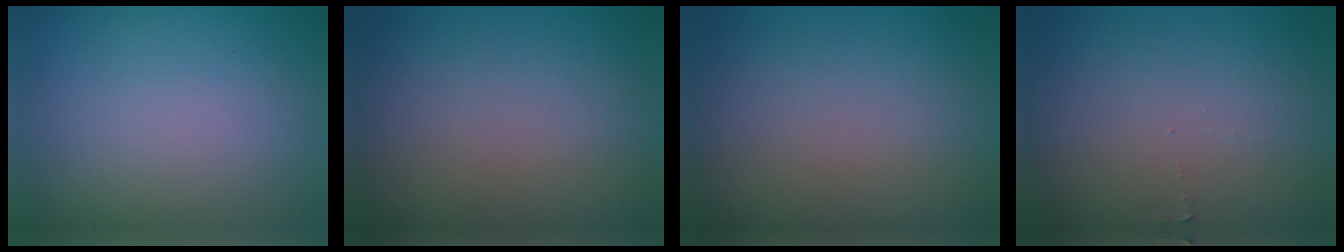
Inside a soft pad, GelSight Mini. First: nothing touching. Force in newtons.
{"total": 0.0}
{"total": 0.0}
{"total": 0.5, "press": 0.5, "slide": 0.1}